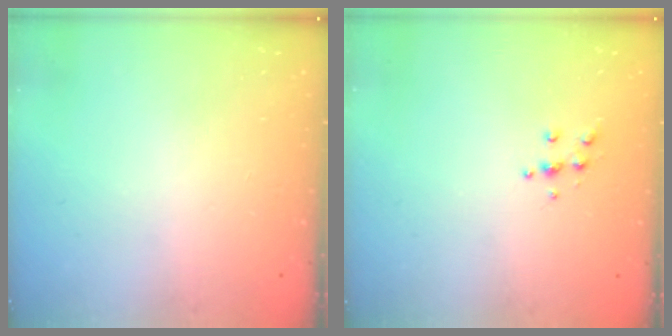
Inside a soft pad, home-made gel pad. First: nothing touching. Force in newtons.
{"total": 4.7, "press": 4.6, "slide": 0.5}